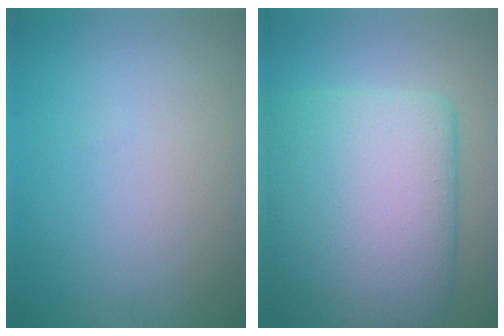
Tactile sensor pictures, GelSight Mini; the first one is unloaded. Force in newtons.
{"total": 13.8, "press": 13.8, "slide": 0.9}